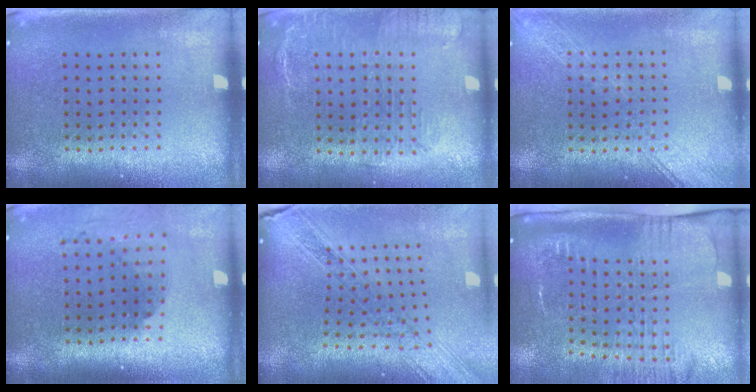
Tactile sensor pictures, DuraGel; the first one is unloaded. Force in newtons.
{"total": 1.8, "press": 1.5, "slide": 1.1}
{"total": 1.7, "press": 1.7, "slide": 0.2}
{"total": 2.0, "press": 1.5, "slide": 1.4}
{"total": 1.7, "press": 1.5, "slide": 0.8}
{"total": 2.7, "press": 2.0, "slide": 1.8}